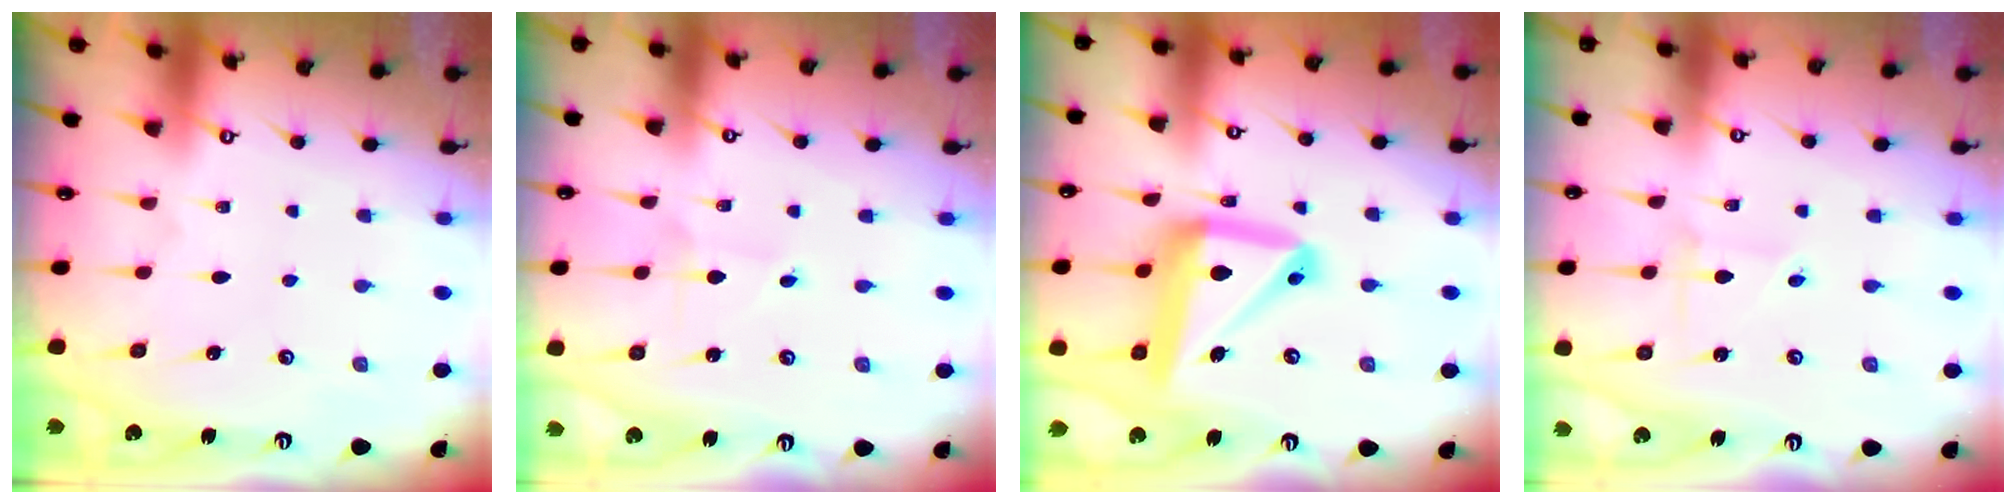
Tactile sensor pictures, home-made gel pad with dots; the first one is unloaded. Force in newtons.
{"total": 0.7, "press": 0.7, "slide": 0.0}
{"total": 17.2, "press": 17.1, "slide": 1.9}
{"total": 1.0, "press": 1.0, "slide": 0.1}